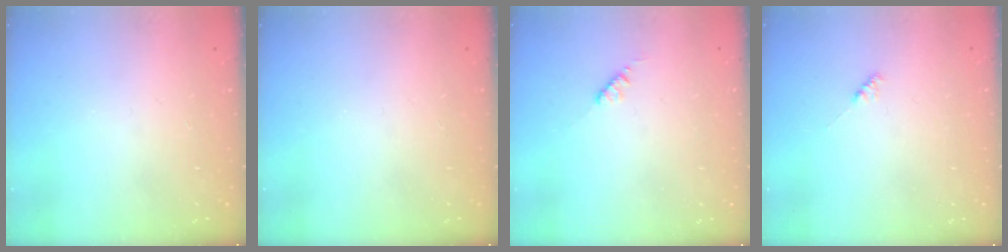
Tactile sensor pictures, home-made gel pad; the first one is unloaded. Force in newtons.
{"total": 0.0}
{"total": 2.8, "press": 2.8, "slide": 0.4}
{"total": 2.1, "press": 2.0, "slide": 0.5}